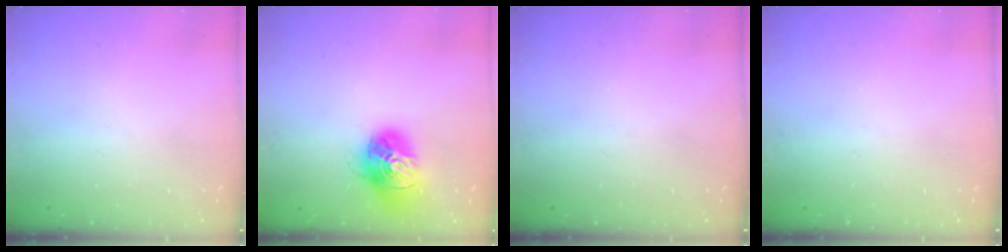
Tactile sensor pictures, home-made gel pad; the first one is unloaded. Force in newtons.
{"total": 16.6, "press": 16.6, "slide": 1.6}
{"total": 0.0}
{"total": 0.0}